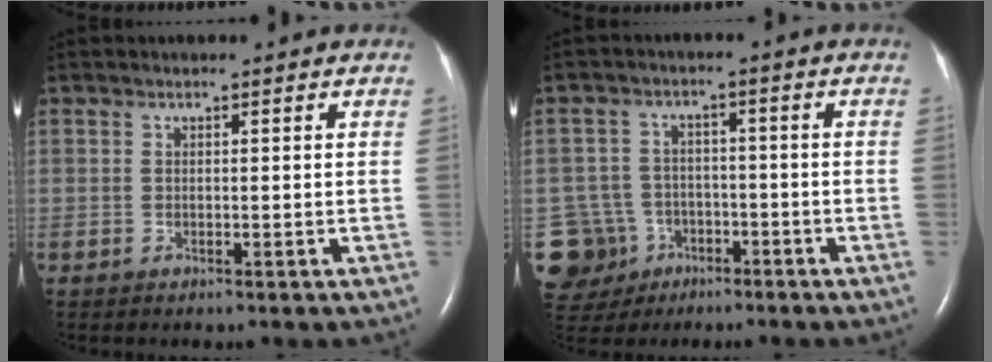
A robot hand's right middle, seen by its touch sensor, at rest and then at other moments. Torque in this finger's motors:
{"motor_torque": [1.36, -0.78, 0.67, 0.05]}